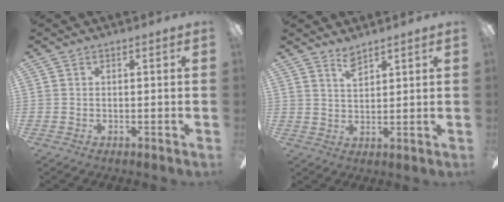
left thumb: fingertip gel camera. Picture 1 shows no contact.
{"total": 4.0, "force": [3.5, 1.0, 1.7], "torque": [-0.033, -0.014, 0.062]}